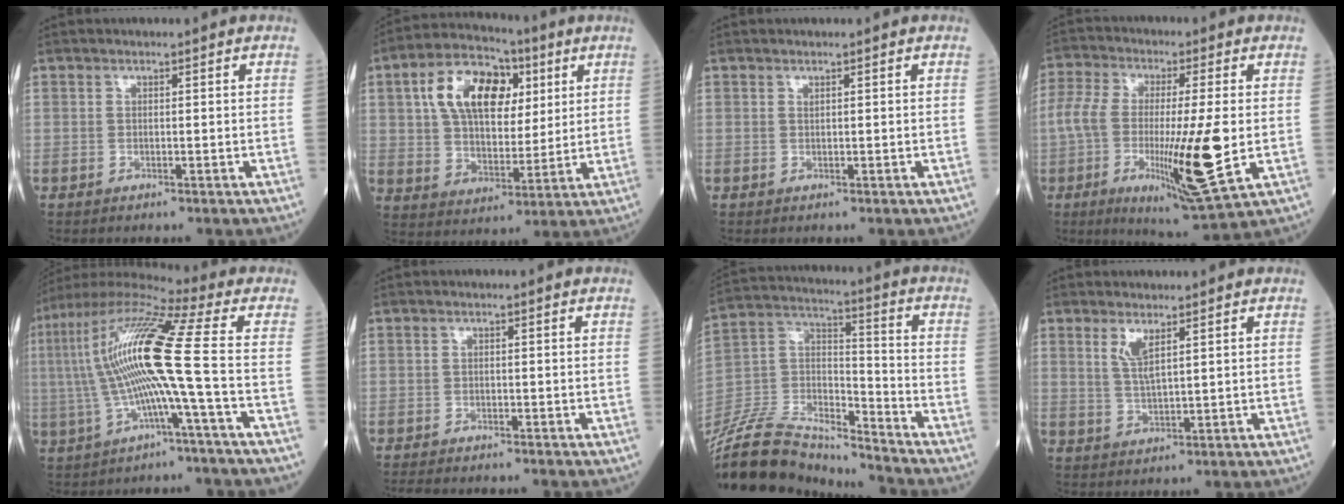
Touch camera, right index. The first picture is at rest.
{"total": 14.6, "force": [5.1, 8.4, 10.8], "torque": [-0.209, 0.032, 0.087]}
{"total": 0.0}
{"total": 15.8, "force": [-2.6, 2.4, 15.4], "torque": [-0.282, -0.019, -0.042]}
{"total": 15.5, "force": [-0.9, -0.9, 15.4], "torque": [-0.311, 0.023, -0.031]}
{"total": 4.9, "force": [-4.5, 0.6, 1.8], "torque": [-0.024, -0.012, -0.068]}
{"total": 21.9, "force": [-20.8, 3.2, 6.1], "torque": [-0.141, 0.016, -0.365]}
{"total": 3.3, "force": [1.8, 0.4, 2.8], "torque": [-0.060, -0.006, 0.040]}